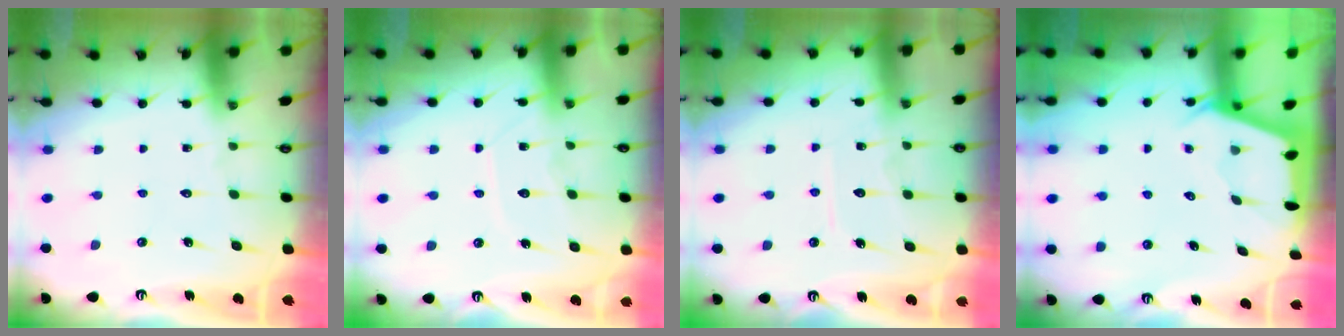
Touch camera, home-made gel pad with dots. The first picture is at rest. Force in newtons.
{"total": 8.2, "press": 8.2, "slide": 0.7}
{"total": 7.4, "press": 7.4, "slide": 0.7}
{"total": 2.2, "press": 2.2, "slide": 0.4}